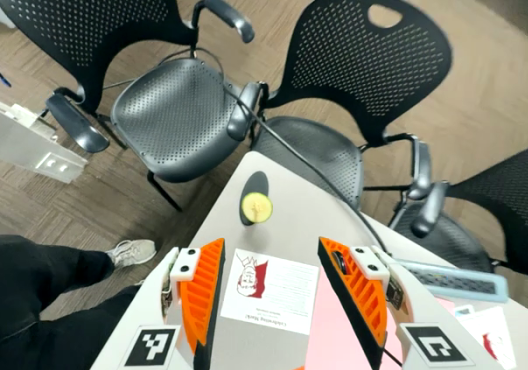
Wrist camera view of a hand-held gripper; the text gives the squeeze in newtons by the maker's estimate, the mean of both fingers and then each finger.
{"total": 0.0}